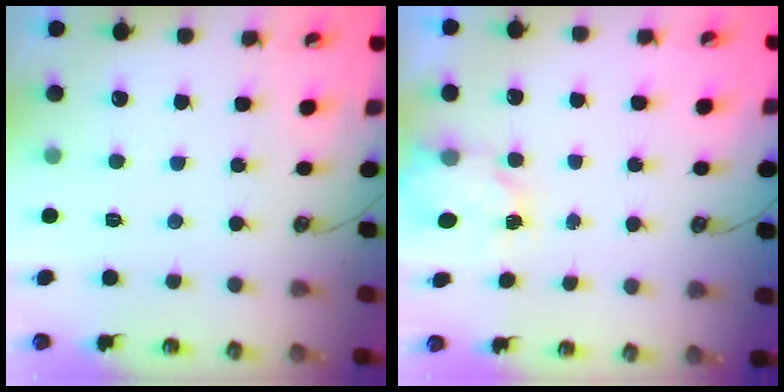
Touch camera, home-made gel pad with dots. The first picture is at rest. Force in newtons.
{"total": 2.3, "press": 2.3, "slide": 0.2}